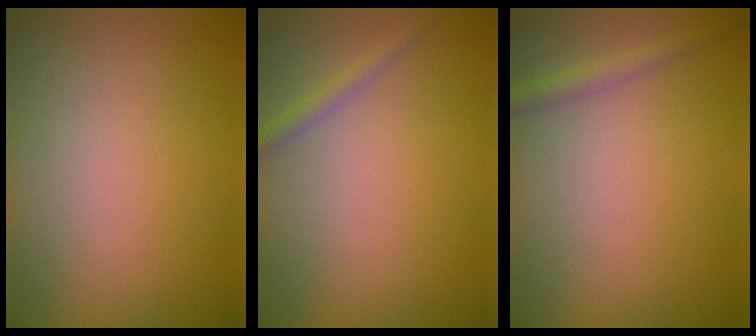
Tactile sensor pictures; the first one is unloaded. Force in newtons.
{"total": 1.2, "press": 1.2, "slide": 0.1}
{"total": 1.6, "press": 1.6, "slide": 0.1}